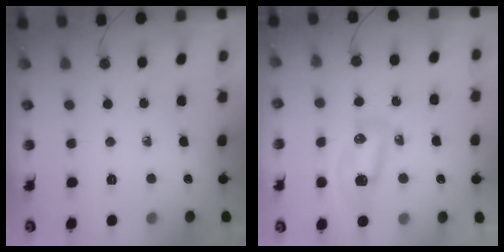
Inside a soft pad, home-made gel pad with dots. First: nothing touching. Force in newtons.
{"total": 8.4, "press": 8.4, "slide": 0.9}